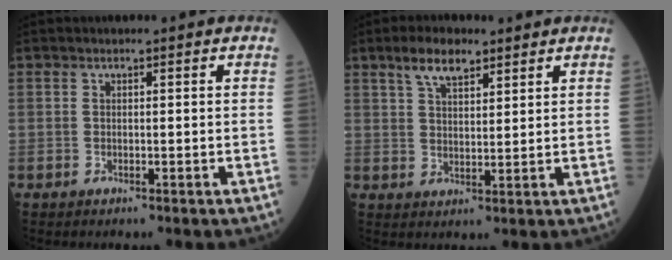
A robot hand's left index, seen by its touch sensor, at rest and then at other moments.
{"total": 5.5, "force": [3.9, 2.0, 3.3], "torque": [-0.066, 0.009, 0.074]}